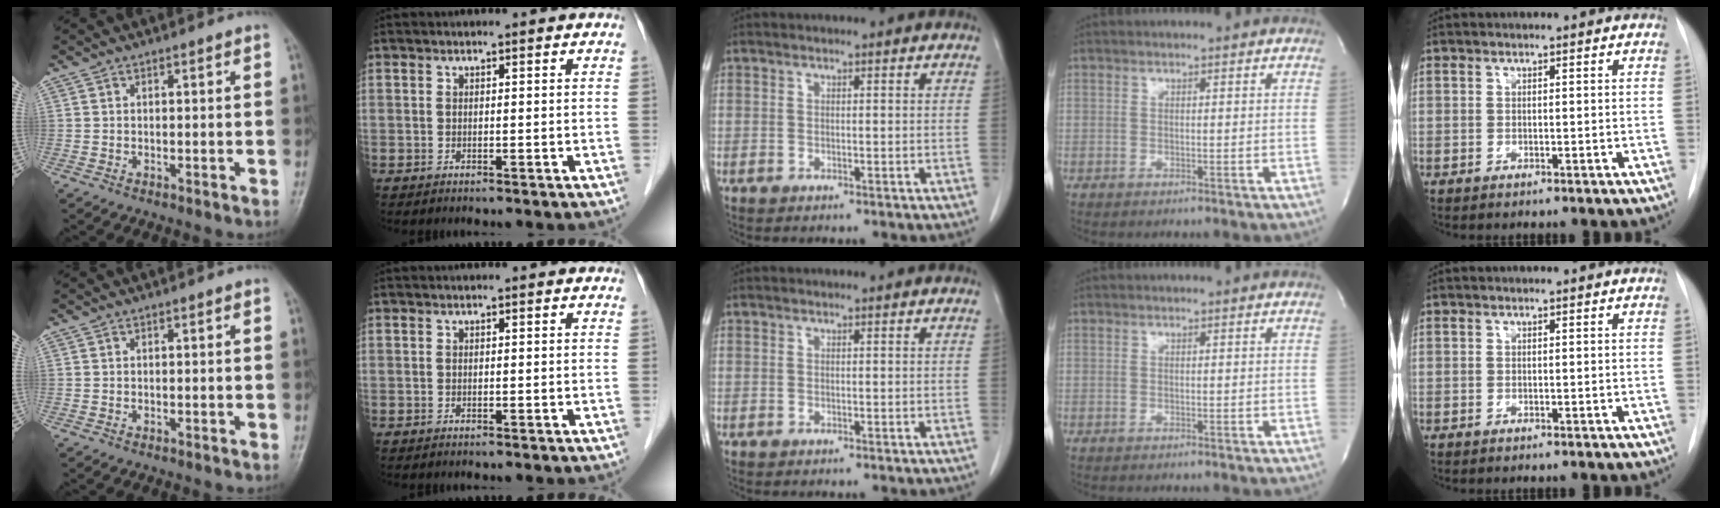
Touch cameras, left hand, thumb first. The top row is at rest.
{}